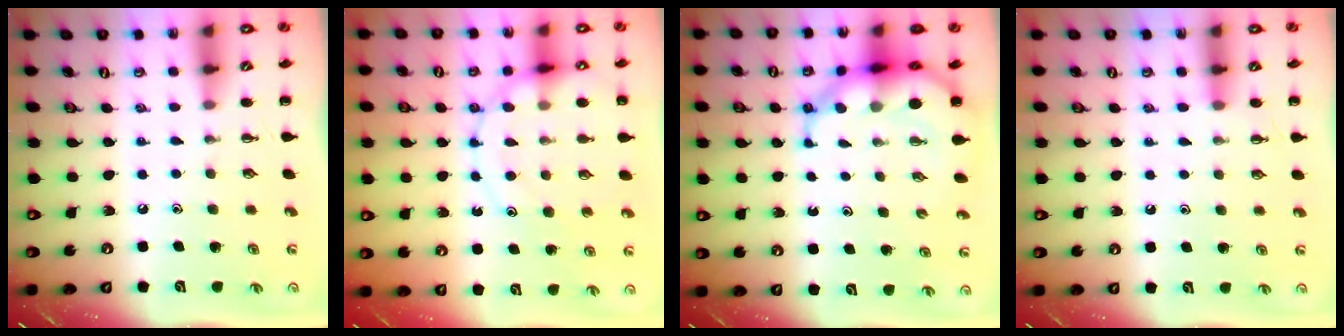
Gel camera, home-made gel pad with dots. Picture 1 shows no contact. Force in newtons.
{"total": 15.1, "press": 14.8, "slide": 2.7}
{"total": 7.9, "press": 7.6, "slide": 2.1}
{"total": 6.3, "press": 6.0, "slide": 2.0}